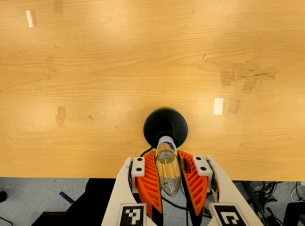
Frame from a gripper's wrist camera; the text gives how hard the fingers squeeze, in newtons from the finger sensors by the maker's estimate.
{"total": 19.7, "left": 21.4, "right": 18.0}